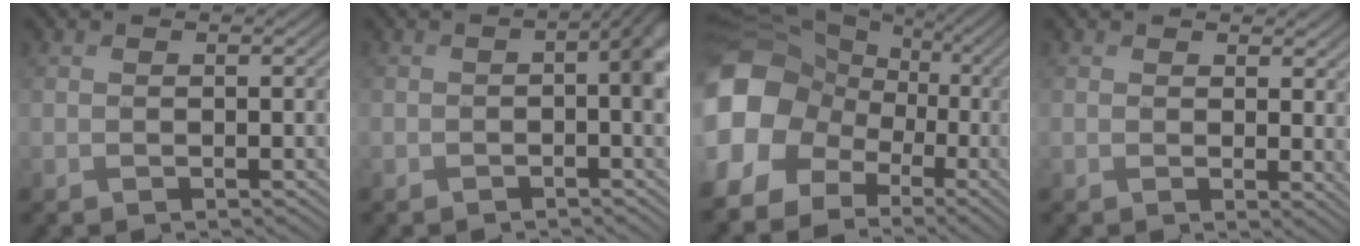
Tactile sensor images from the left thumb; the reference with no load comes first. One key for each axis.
{"total": 4.3, "fx": -0.5, "fy": 1.8, "fz": 3.9, "tx": -0.049, "ty": -0.001, "tz": -0.009}
{"total": 15.2, "fx": -2.1, "fy": 12.9, "fz": 7.7, "tx": -0.242, "ty": -0.022, "tz": -0.050}
{"total": 2.7, "fx": 1.4, "fy": 1.2, "fz": 1.9, "tx": -0.026, "ty": -0.005, "tz": 0.024}